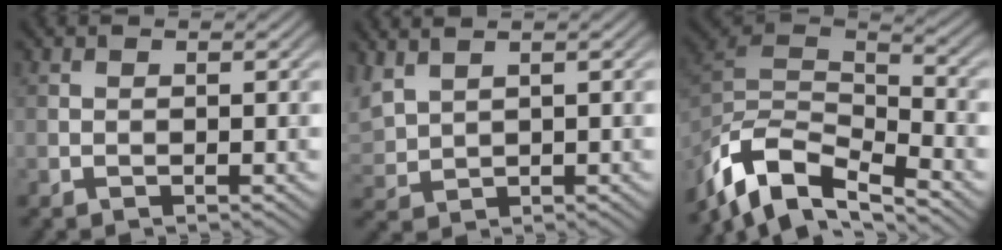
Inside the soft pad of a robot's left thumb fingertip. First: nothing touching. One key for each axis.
{"total": 3.7, "fx": 2.4, "fy": 1.8, "fz": 2.2, "tx": -0.071, "ty": 0.007, "tz": 0.054}
{"total": 12.3, "fx": -7.9, "fy": 4.7, "fz": 8.1, "tx": -0.181, "ty": -0.005, "tz": -0.147}